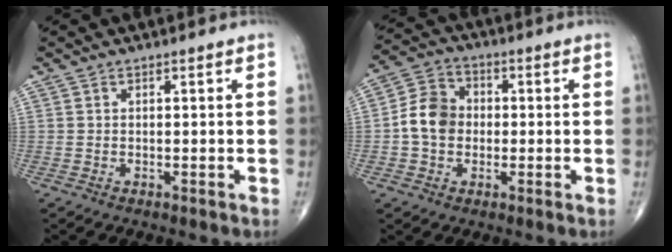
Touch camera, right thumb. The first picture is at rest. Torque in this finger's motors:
{"motor_torque": [0.65, 1.86, 0.81, -0.26, 0.28]}